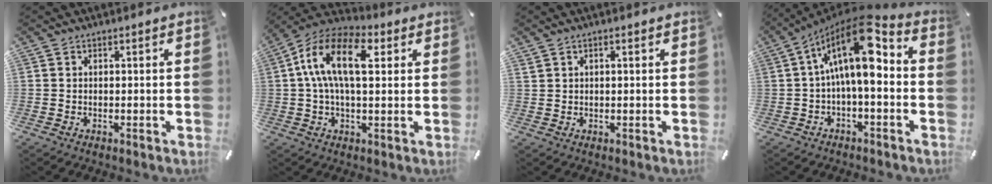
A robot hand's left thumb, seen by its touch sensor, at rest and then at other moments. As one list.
[{"total": 14.3, "force": [3.3, 7.7, 11.6], "torque": [-0.230, 0.005, 0.055]}, {"total": 1.0, "force": [0.5, 0.7, 0.5], "torque": [-0.012, 0.003, 0.008]}, {"total": 16.4, "force": [3.3, 6.8, 14.5], "torque": [-0.260, -0.015, 0.050]}]